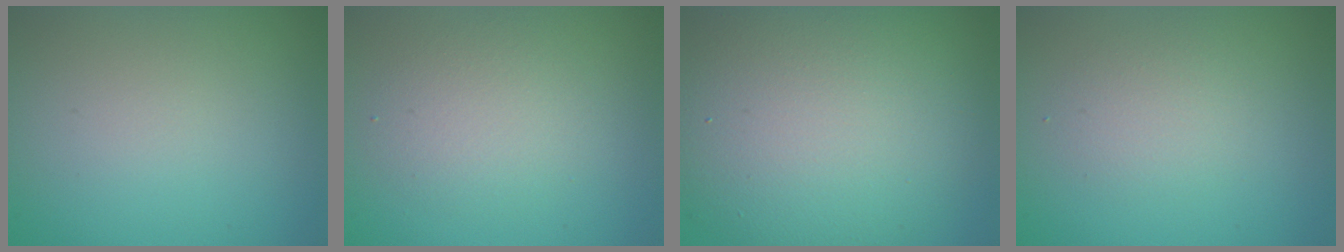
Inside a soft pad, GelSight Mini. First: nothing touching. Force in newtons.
{"total": 2.9, "press": 2.8, "slide": 0.2}
{"total": 10.7, "press": 10.7, "slide": 0.7}
{"total": 1.8, "press": 1.8, "slide": 0.1}